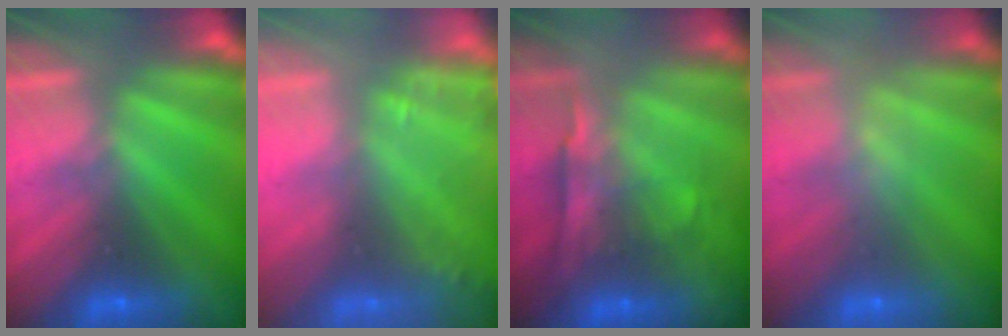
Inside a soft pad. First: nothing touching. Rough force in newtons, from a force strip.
{"total": 1.4}
{"total": 7.6}
{"total": 2.3}